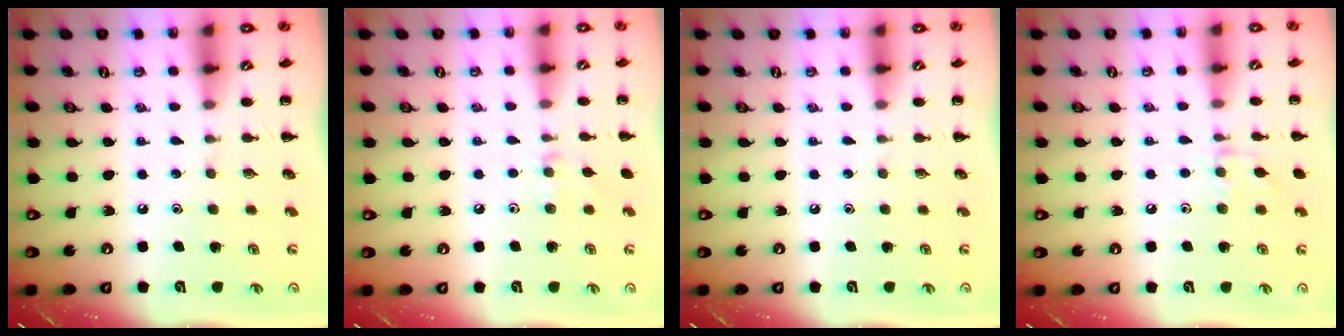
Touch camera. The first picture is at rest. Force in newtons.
{"total": 6.2, "press": 6.0, "slide": 1.8}
{"total": 0.0}
{"total": 7.4, "press": 7.3, "slide": 1.5}